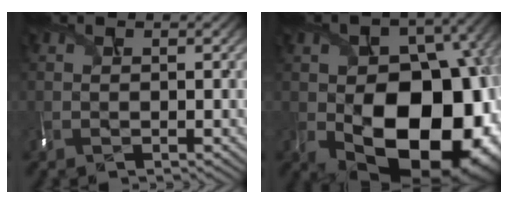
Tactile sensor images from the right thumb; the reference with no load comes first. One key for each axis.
{"total": 18.7, "fx": -4.4, "fy": 12.4, "fz": 13.3, "tx": -0.190, "ty": -0.059, "tz": -0.017}